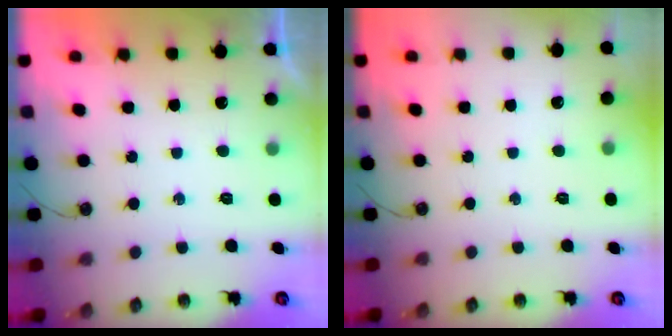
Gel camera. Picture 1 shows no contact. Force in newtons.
{"total": 0.0}